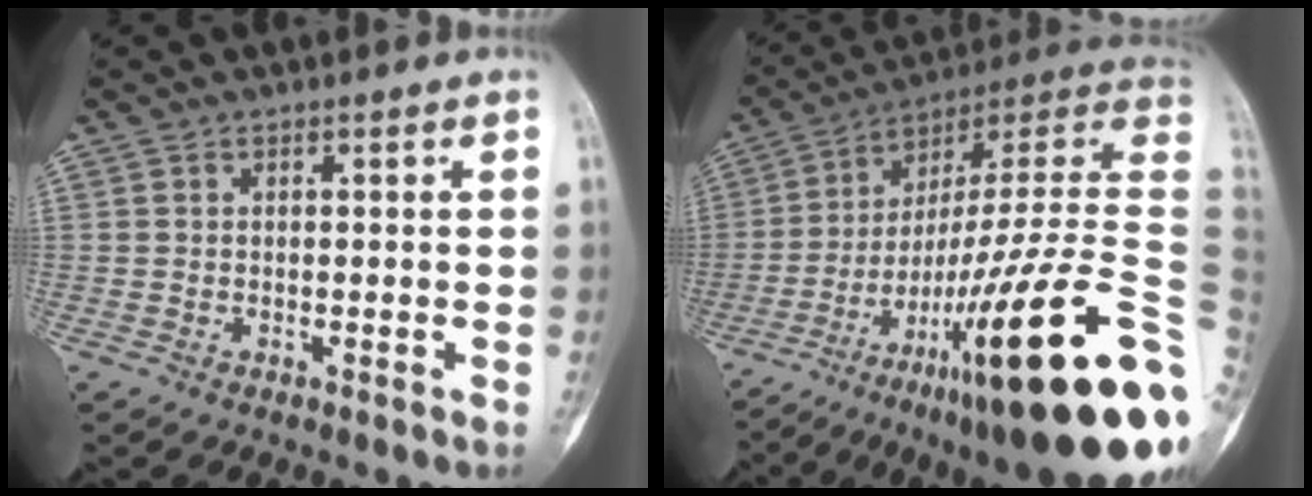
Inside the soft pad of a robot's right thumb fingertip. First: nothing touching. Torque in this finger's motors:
{"motor_torque": [4.33, 0.68, 1.34, -1.43, 0.77]}